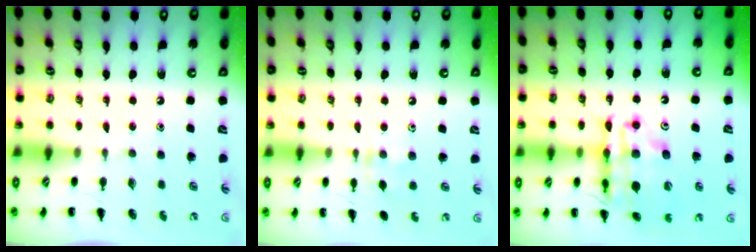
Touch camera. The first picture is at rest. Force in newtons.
{"total": 4.4, "press": 4.2, "slide": 1.4}
{"total": 19.3, "press": 18.8, "slide": 4.2}